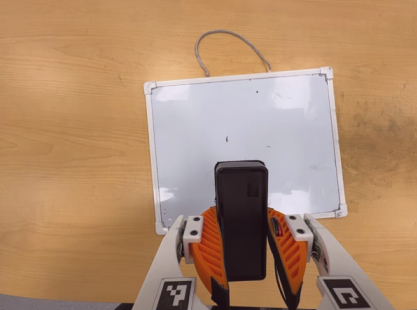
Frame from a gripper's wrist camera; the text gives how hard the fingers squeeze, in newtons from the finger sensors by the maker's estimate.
{"total": 7.0, "left": 6.4, "right": 7.6}